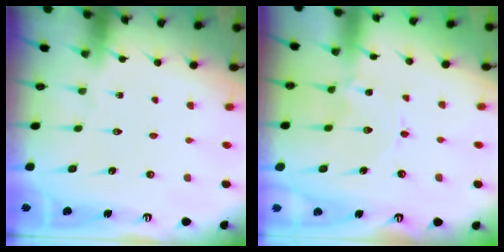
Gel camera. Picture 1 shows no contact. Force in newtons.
{"total": 1.1, "press": 1.1, "slide": 0.2}